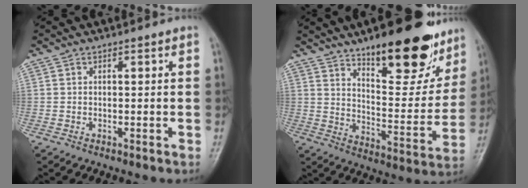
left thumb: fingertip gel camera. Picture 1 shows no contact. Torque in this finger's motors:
{"motor_torque": [1.57, 1.20, 1.47, -1.30, 0.20]}